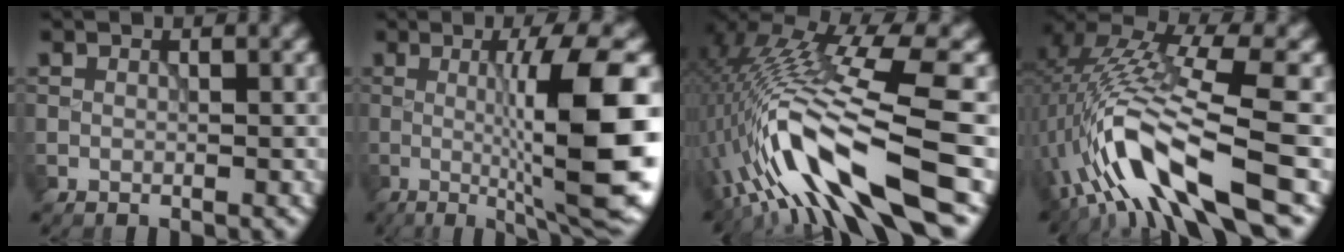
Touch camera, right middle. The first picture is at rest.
{"total": 13.0, "force": [-1.2, 2.2, 12.8], "torque": [-0.166, 0.007, -0.016]}
{"total": 14.6, "force": [-4.6, 3.9, 13.3], "torque": [-0.254, -0.003, -0.064]}
{"total": 11.3, "force": [-3.5, 2.9, 10.3], "torque": [-0.200, 0.012, -0.061]}